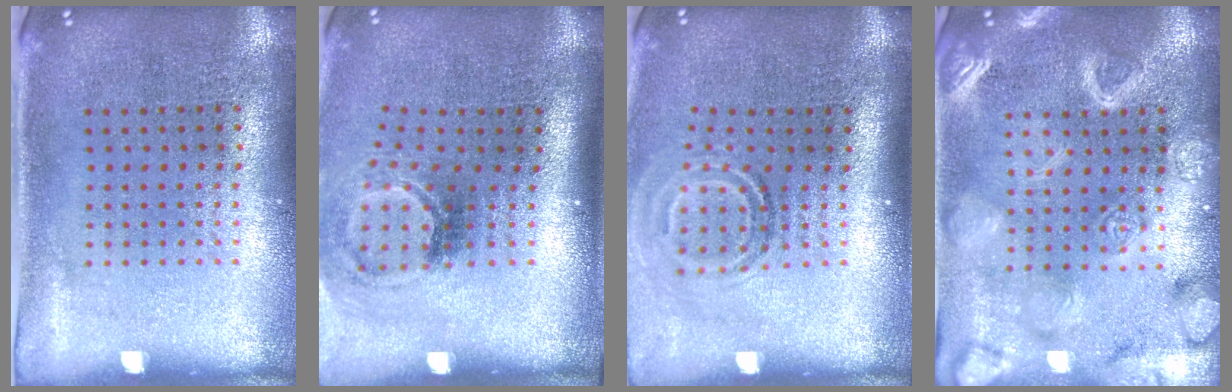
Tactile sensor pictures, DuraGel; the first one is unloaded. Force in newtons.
{"total": 1.9, "press": 1.2, "slide": 1.5}
{"total": 1.9, "press": 1.2, "slide": 1.5}
{"total": 5.5, "press": 5.5, "slide": 0.7}